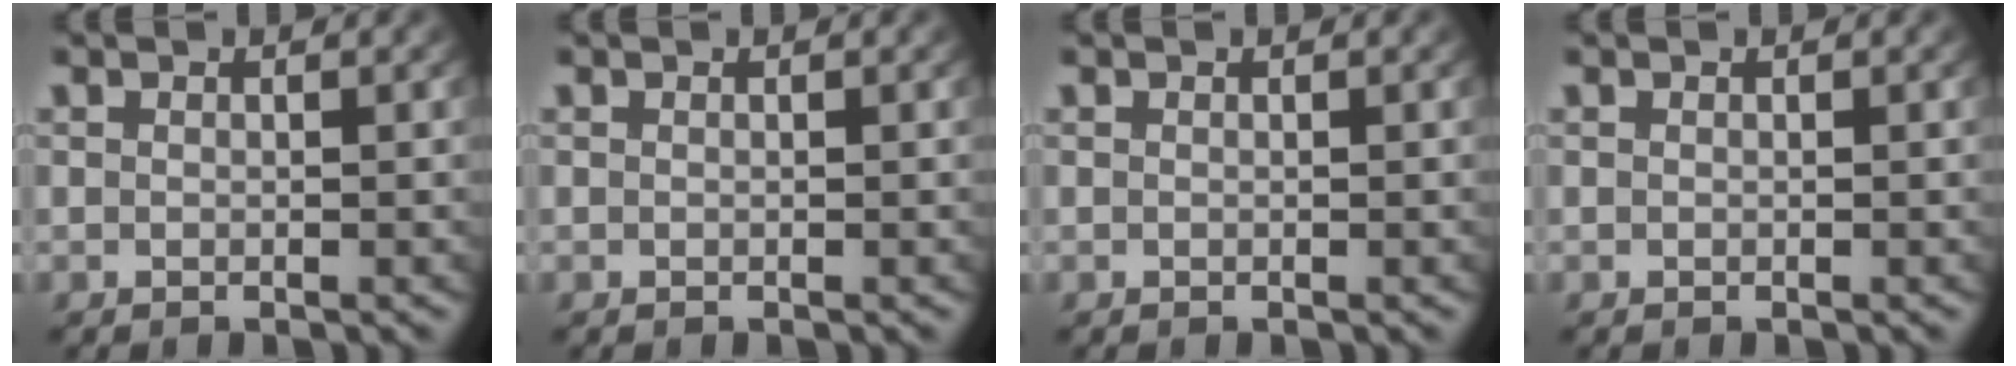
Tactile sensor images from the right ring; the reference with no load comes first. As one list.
[{"total": 0.0}, {"total": 0.0}, {"total": 0.0}]